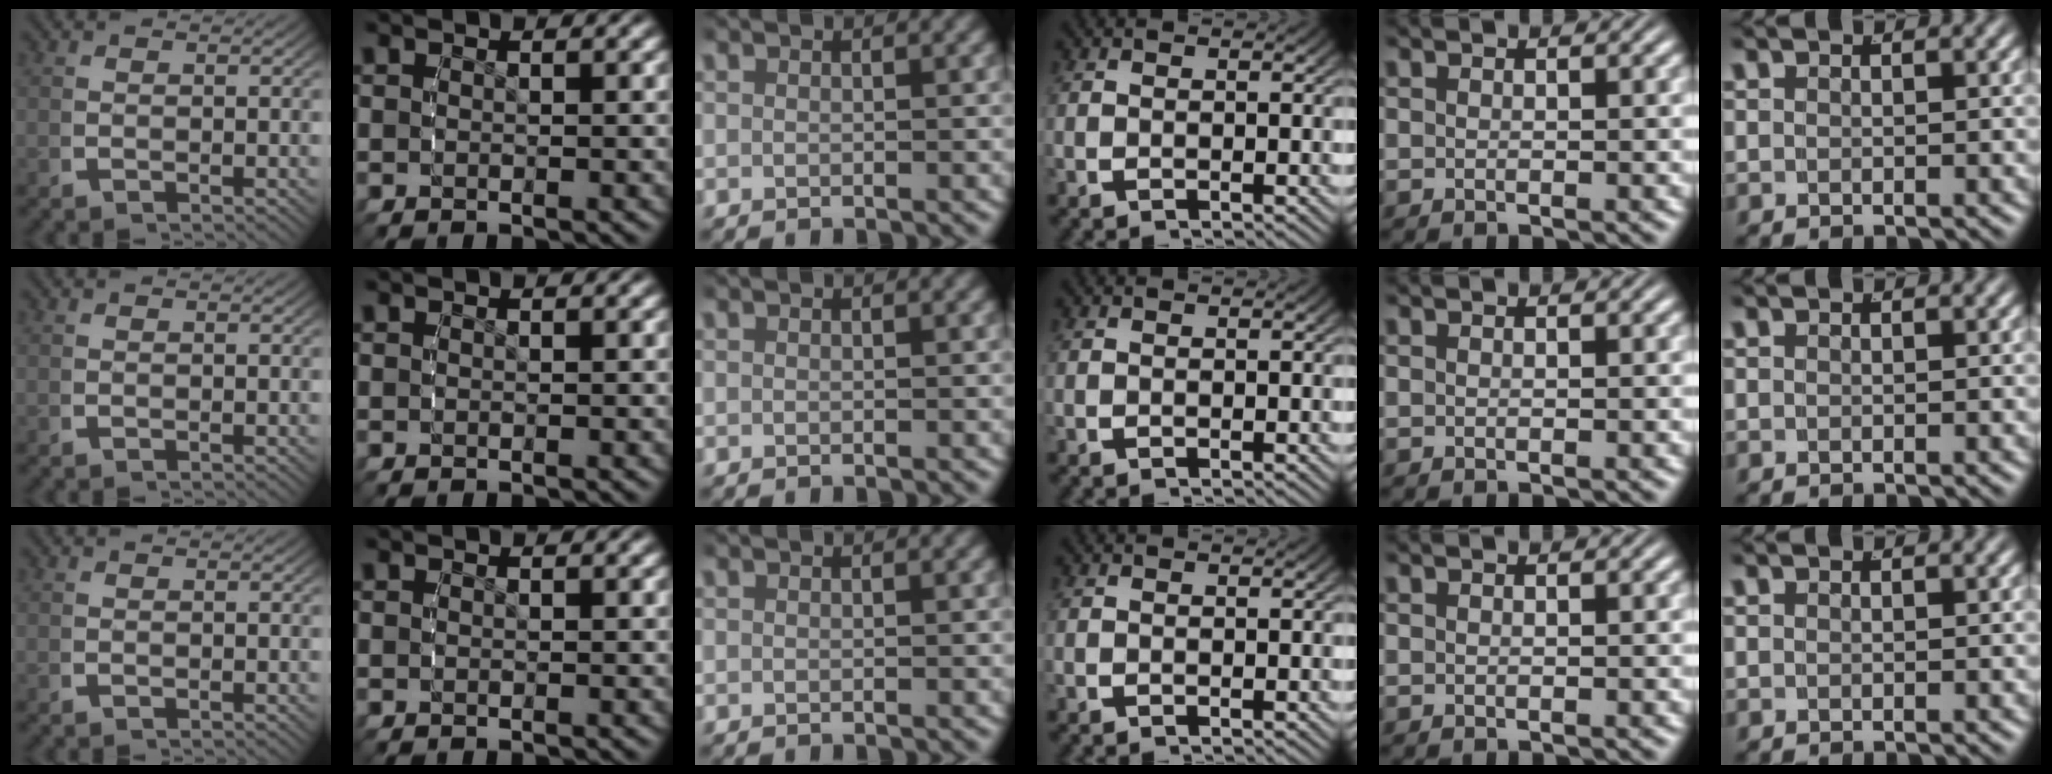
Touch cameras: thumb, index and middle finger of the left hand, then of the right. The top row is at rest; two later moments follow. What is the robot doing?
{"motion": "reach", "object": "stress ball aka squeeze ball"}